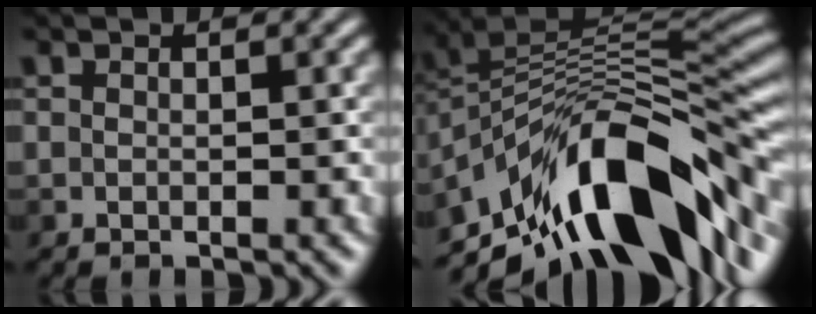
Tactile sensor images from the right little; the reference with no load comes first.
{"total": 13.1, "force": [-8.3, 5.3, 8.7], "torque": [-0.133, 0.019, -0.148]}